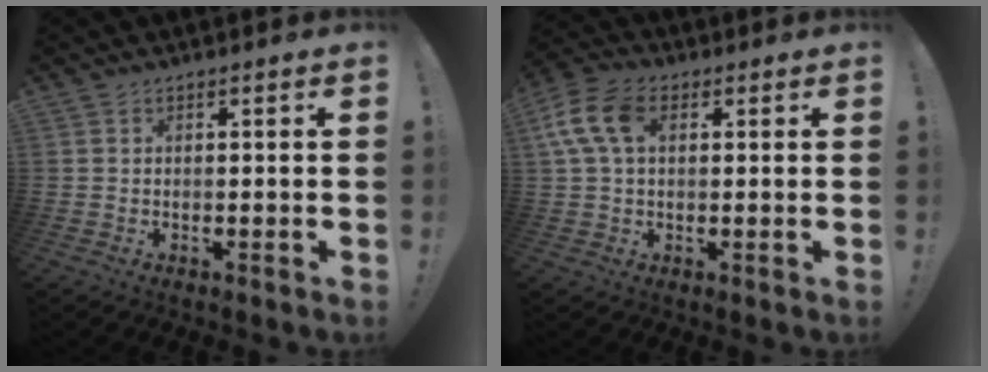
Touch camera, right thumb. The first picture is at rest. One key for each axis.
{"total": 11.6, "fx": 2.9, "fy": 7.5, "fz": 8.4, "tx": -0.169, "ty": 0.009, "tz": 0.060}